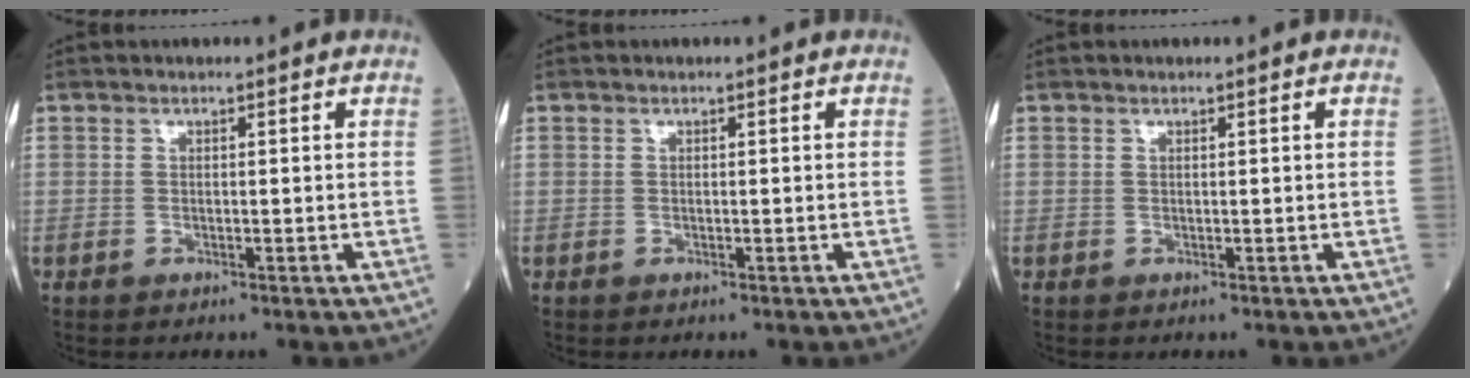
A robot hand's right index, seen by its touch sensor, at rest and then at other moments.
{"total": 0.0}
{"total": 0.0}